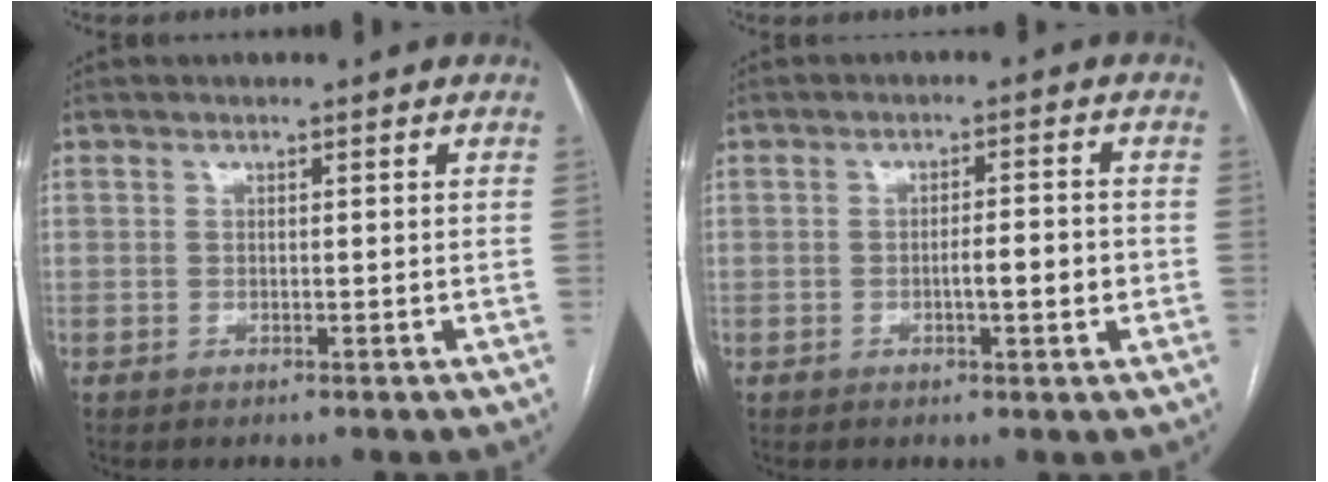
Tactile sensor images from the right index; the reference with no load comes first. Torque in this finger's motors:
{"motor_torque": [0.84, -0.19, 0.34, 0.07]}